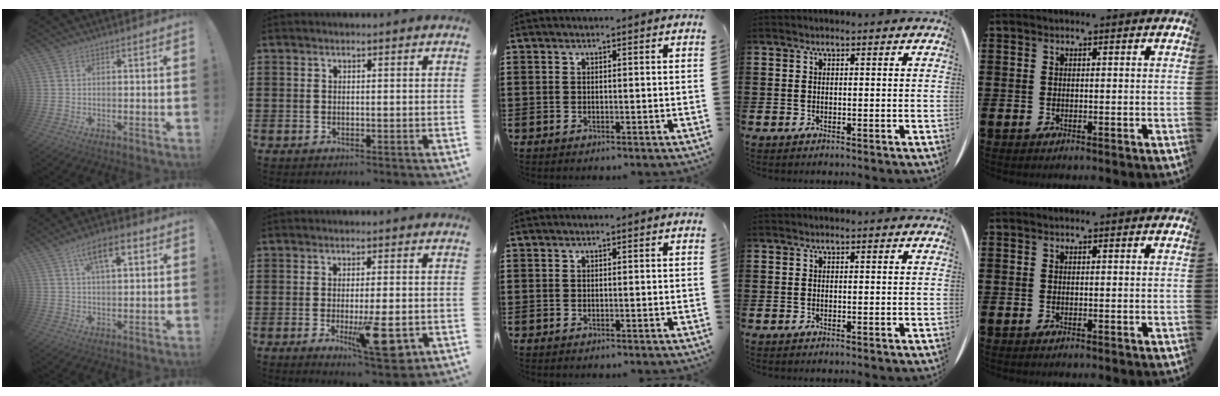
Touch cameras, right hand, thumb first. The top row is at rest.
{"thumb": {"total": 10.1, "force": [4.5, 4.2, 8.0], "torque": [-0.122, -0.005, 0.075]}, "index": {"total": 9.2, "force": [-2.7, 2.3, 8.4], "torque": [-0.150, -0.015, -0.039]}}